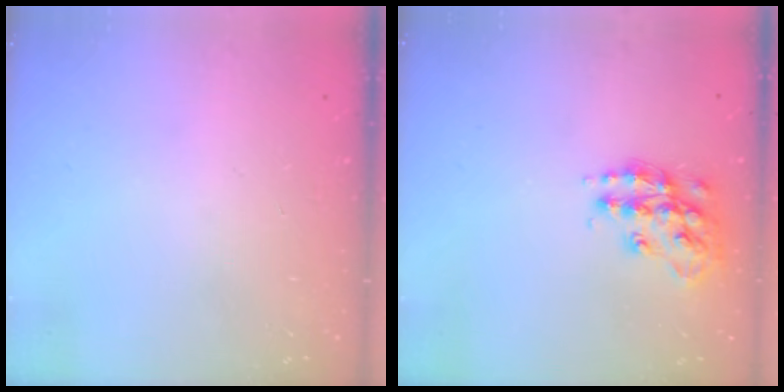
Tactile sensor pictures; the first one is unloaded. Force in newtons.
{"total": 15.6, "press": 15.6, "slide": 0.9}